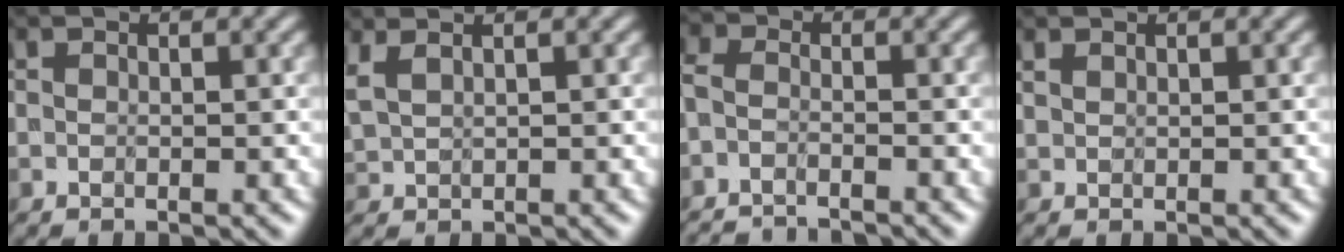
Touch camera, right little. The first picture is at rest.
{"total": 2.6, "force": [1.4, 1.2, 1.8], "torque": [-0.057, 0.001, 0.037]}
{"total": 4.4, "force": [-4.2, 0.9, 1.2], "torque": [-0.033, -0.014, -0.074]}
{"total": 0.9, "force": [0.7, 0.4, 0.3], "torque": [-0.013, 0.004, 0.018]}